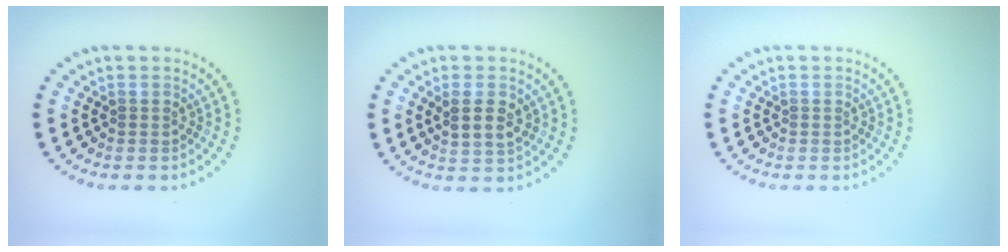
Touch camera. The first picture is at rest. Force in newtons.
{"total": 2.8, "press": 2.7, "slide": 0.8}
{"total": 0.0}